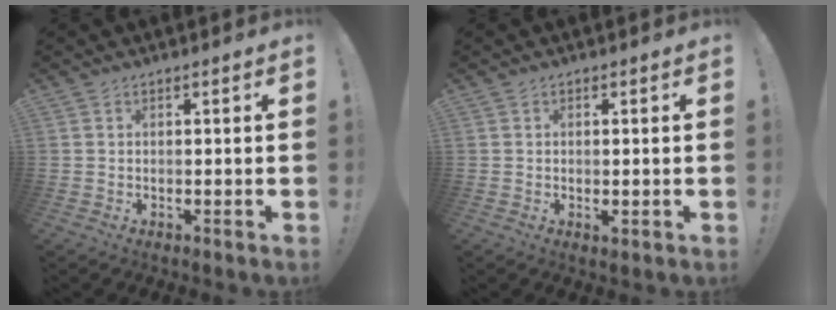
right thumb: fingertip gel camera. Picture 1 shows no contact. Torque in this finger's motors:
{"motor_torque": [0.20, -0.01, 0.16, -0.36, -0.03]}